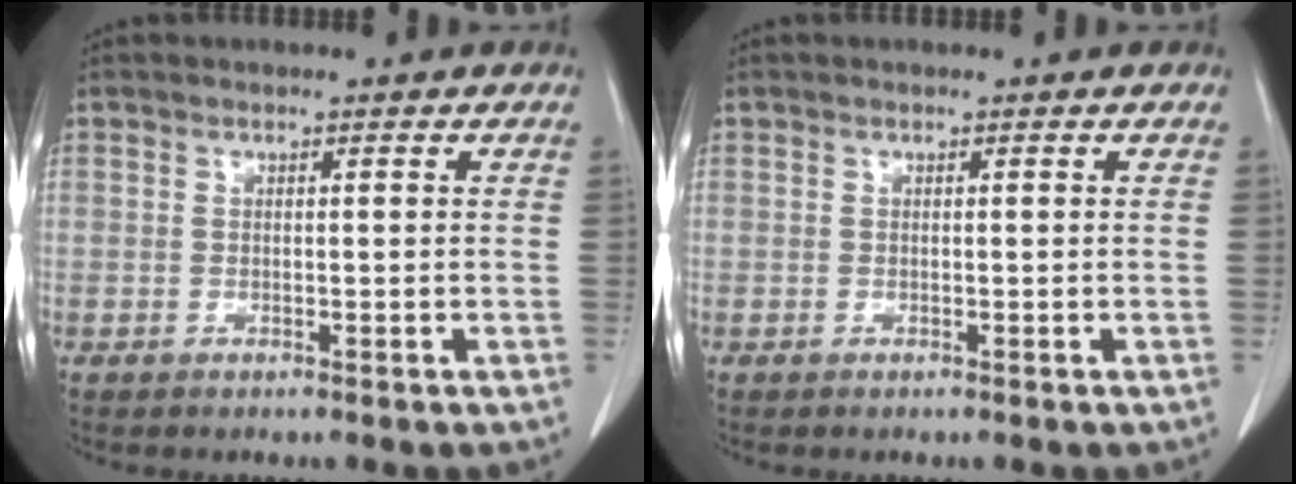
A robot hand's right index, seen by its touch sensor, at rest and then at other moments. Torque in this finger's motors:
{"motor_torque": [0.00, 0.00, 0.00, 0.00]}